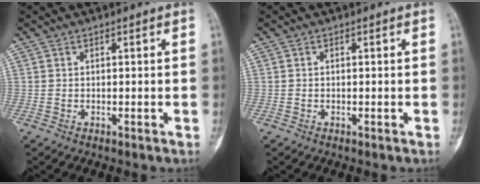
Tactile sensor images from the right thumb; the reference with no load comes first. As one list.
[{"total": 0.0}]